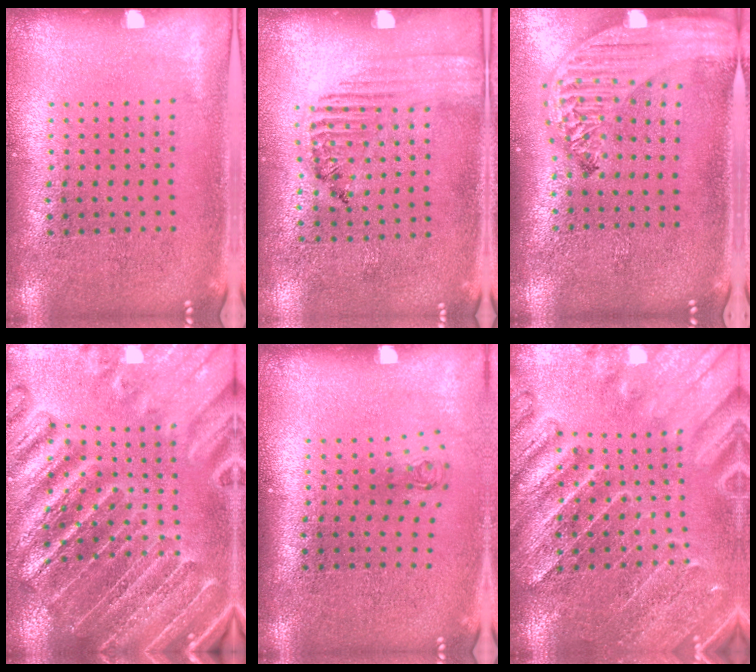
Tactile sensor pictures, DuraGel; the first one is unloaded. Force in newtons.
{"total": 1.6, "press": 1.2, "slide": 1.0}
{"total": 2.9, "press": 2.2, "slide": 1.8}
{"total": 3.4, "press": 3.3, "slide": 0.7}
{"total": 0.7, "press": 0.3, "slide": 0.7}
{"total": 3.4, "press": 3.1, "slide": 1.3}